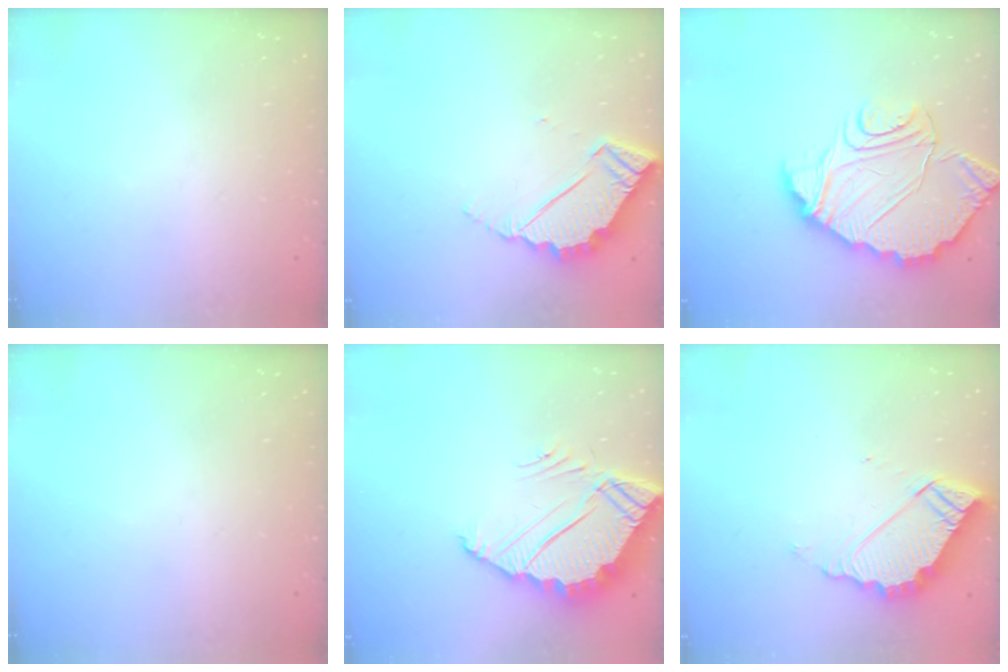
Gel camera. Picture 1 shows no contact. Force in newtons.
{"total": 4.9, "press": 4.9, "slide": 0.2}
{"total": 12.7, "press": 12.7, "slide": 0.9}
{"total": 0.0}
{"total": 8.5, "press": 8.5, "slide": 0.5}
{"total": 9.7, "press": 9.6, "slide": 0.7}